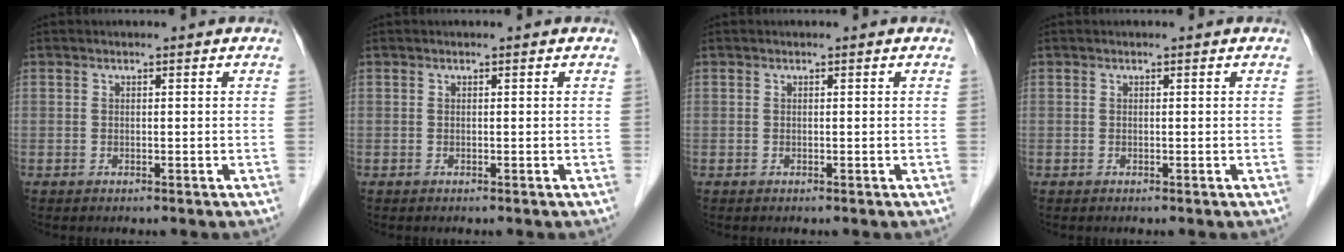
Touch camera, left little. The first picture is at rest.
{"total": 0.0}
{"total": 0.0}
{"total": 0.0}